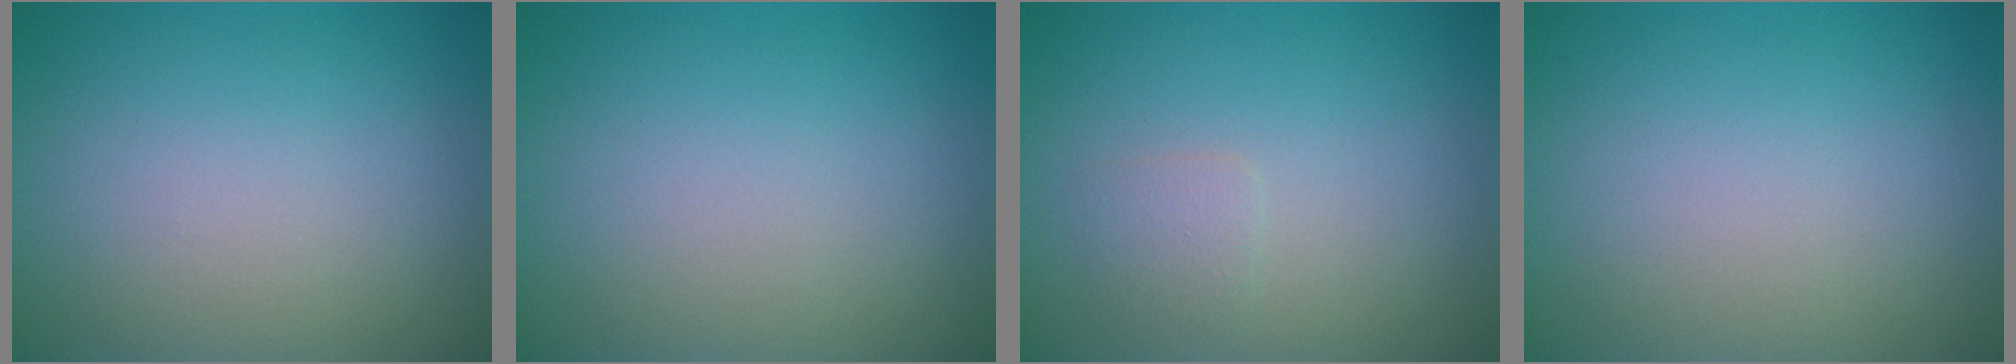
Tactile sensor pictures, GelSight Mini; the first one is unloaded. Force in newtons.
{"total": 0.0}
{"total": 1.1, "press": 1.1, "slide": 0.1}
{"total": 0.0}